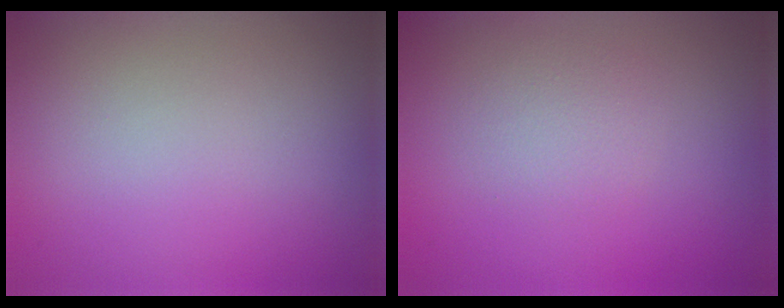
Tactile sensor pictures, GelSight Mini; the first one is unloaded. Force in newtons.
{"total": 1.6, "press": 1.6, "slide": 0.1}